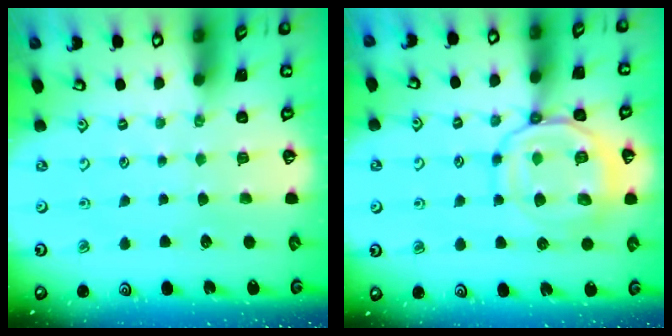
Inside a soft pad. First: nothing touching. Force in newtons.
{"total": 14.0, "press": 14.0, "slide": 1.3}